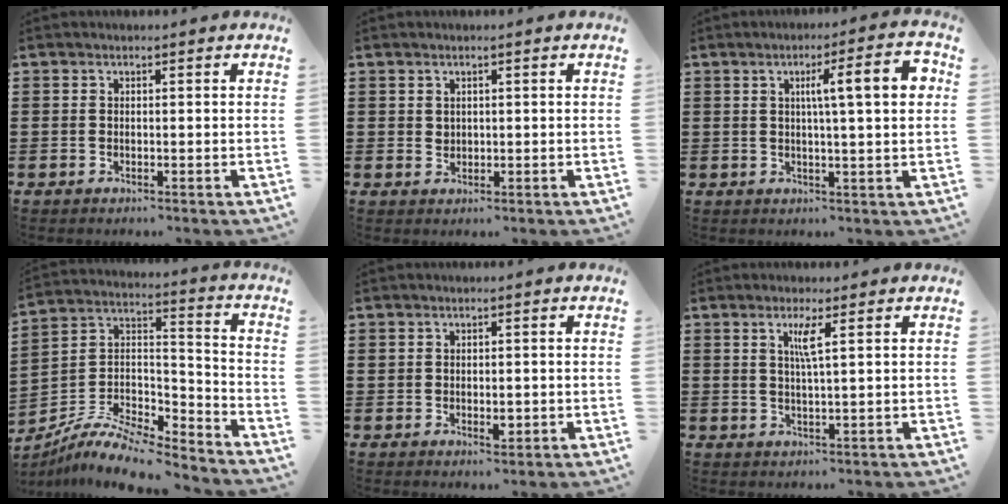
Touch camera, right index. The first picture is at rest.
{"total": 1.2, "force": [0.8, 0.9, 0.3], "torque": [-0.007, 0.002, 0.017]}
{"total": 8.4, "force": [1.9, 1.2, 8.1], "torque": [-0.123, -0.008, 0.020]}
{"total": 9.5, "force": [-8.0, 2.6, 4.3], "torque": [-0.096, 0.009, -0.163]}
{"total": 2.1, "force": [-0.1, 1.3, 1.6], "torque": [-0.023, -0.001, -0.002]}
{"total": 2.9, "force": [1.2, -0.2, 2.7], "torque": [-0.056, -0.004, 0.017]}